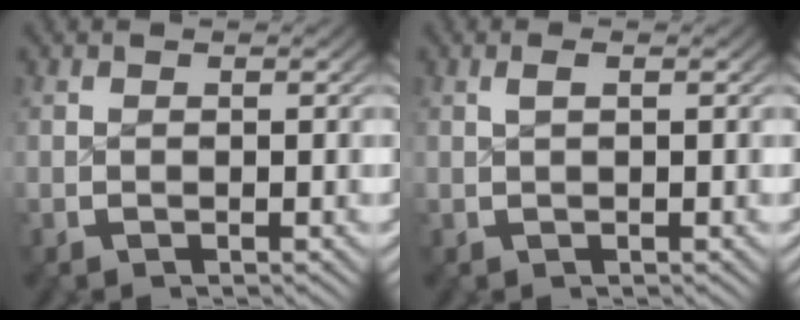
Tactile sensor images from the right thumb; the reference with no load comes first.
{"total": 0.7, "force": [0.3, 0.0, 0.7], "torque": [-0.014, 0.001, 0.008]}